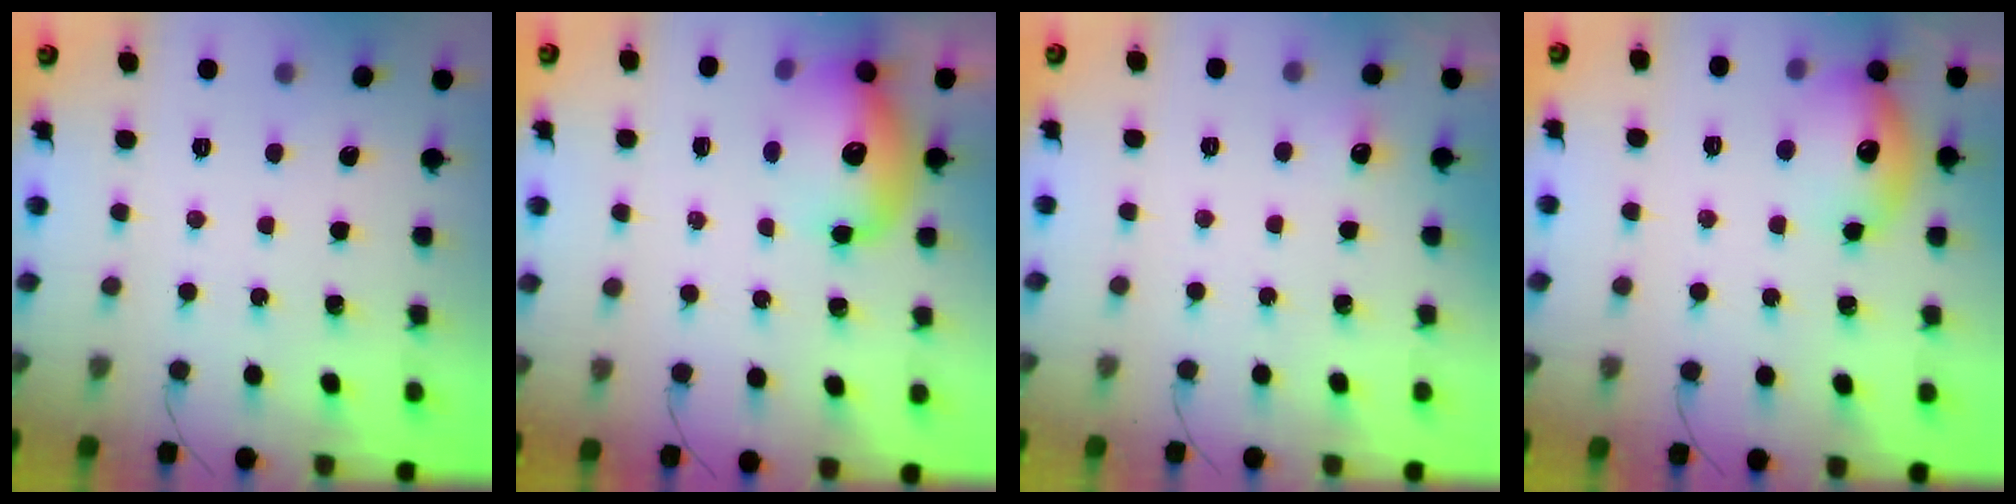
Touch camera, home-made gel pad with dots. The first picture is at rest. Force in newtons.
{"total": 13.9, "press": 13.6, "slide": 3.2}
{"total": 4.4, "press": 4.2, "slide": 1.3}
{"total": 15.0, "press": 14.9, "slide": 1.4}